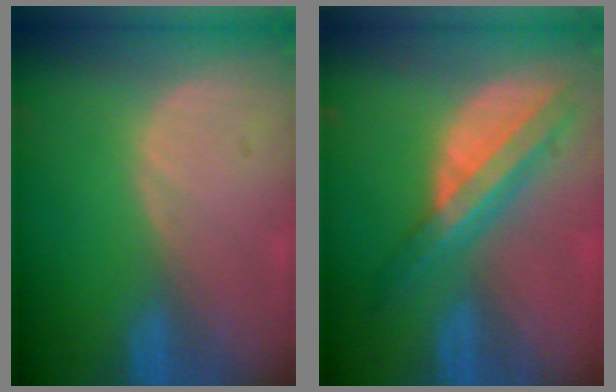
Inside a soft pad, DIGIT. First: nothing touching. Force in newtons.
{"total": 8.1, "press": 6.8, "slide": 4.3}